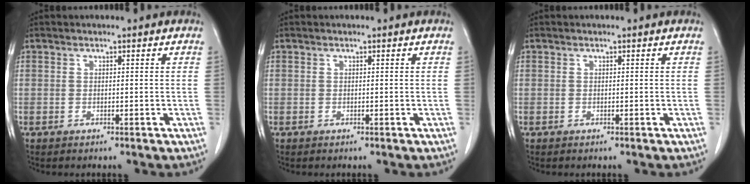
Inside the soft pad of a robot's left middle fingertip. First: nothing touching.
{"total": 0.0}
{"total": 0.0}